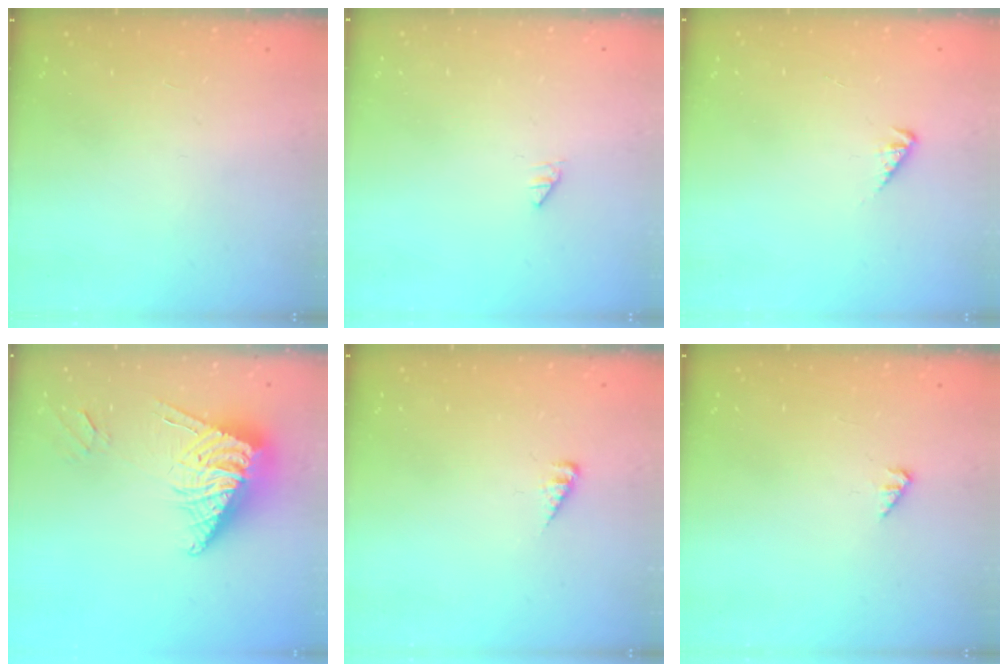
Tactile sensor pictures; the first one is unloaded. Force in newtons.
{"total": 0.0}
{"total": 1.9, "press": 1.9, "slide": 0.3}
{"total": 12.4, "press": 12.3, "slide": 1.6}
{"total": 3.4, "press": 3.4, "slide": 0.4}
{"total": 2.4, "press": 2.4, "slide": 0.2}